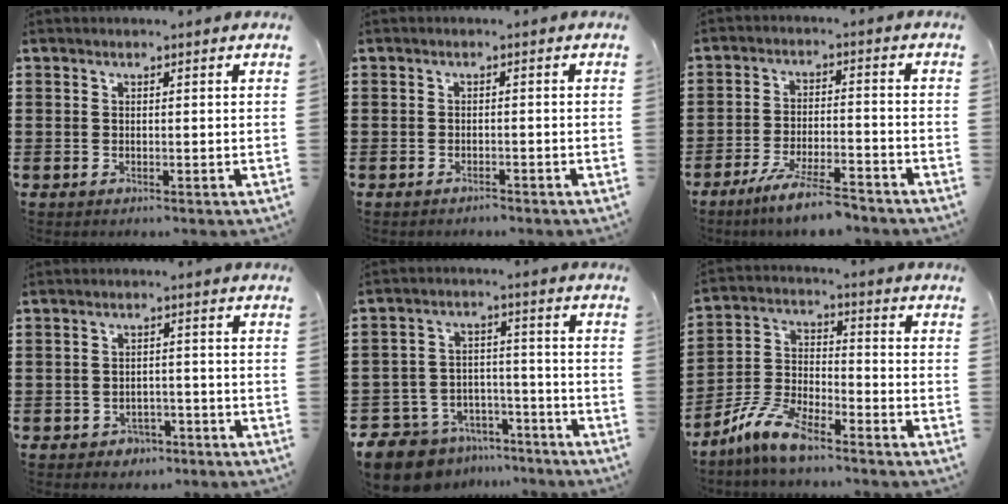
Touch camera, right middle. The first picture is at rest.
{"total": 1.0, "force": [-1.0, 0.1, 0.0], "torque": [-0.002, 0.003, -0.022]}
{"total": 6.8, "force": [-5.7, 0.5, 3.6], "torque": [-0.075, -0.008, -0.107]}
{"total": 2.2, "force": [-1.9, 1.1, 0.1], "torque": [-0.011, 0.002, -0.043]}
{"total": 9.3, "force": [-8.7, 3.2, 1.5], "torque": [-0.046, 0.028, -0.173]}
{"total": 8.6, "force": [-7.1, 2.0, 4.4], "torque": [-0.106, 0.008, -0.142]}